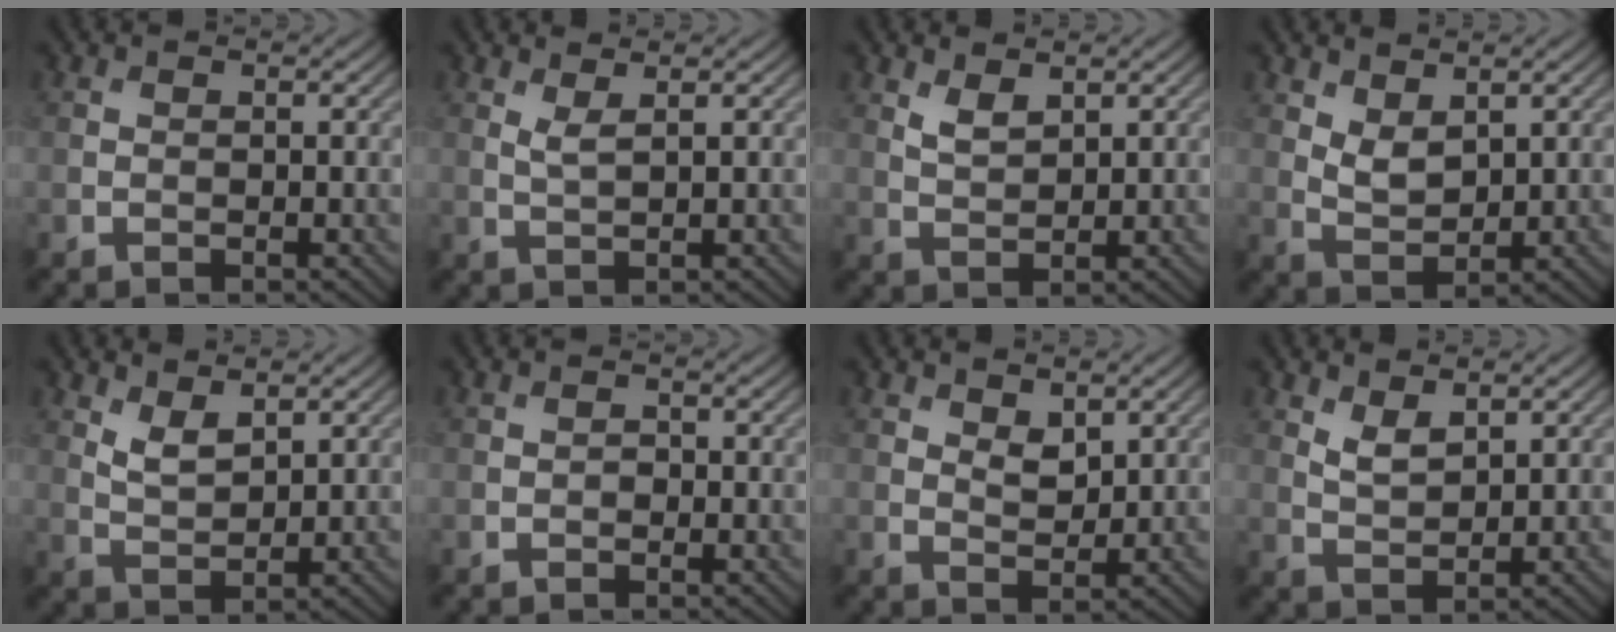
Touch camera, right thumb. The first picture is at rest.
{"total": 1.7, "force": [1.1, 0.3, 1.3], "torque": [-0.034, -0.001, 0.024]}
{"total": 2.5, "force": [1.7, 1.1, 1.5], "torque": [-0.037, -0.005, 0.039]}
{"total": 3.5, "force": [2.0, 1.8, 2.2], "torque": [-0.054, -0.007, 0.045]}
{"total": 3.2, "force": [2.0, 1.3, 2.1], "torque": [-0.049, -0.009, 0.045]}
{"total": 0.7, "force": [-0.2, 0.5, 0.4], "torque": [-0.004, -0.001, -0.005]}
{"total": 2.8, "force": [1.6, 1.4, 1.7], "torque": [-0.033, -0.007, 0.033]}
{"total": 2.9, "force": [1.8, 1.2, 1.8], "torque": [-0.044, -0.007, 0.042]}